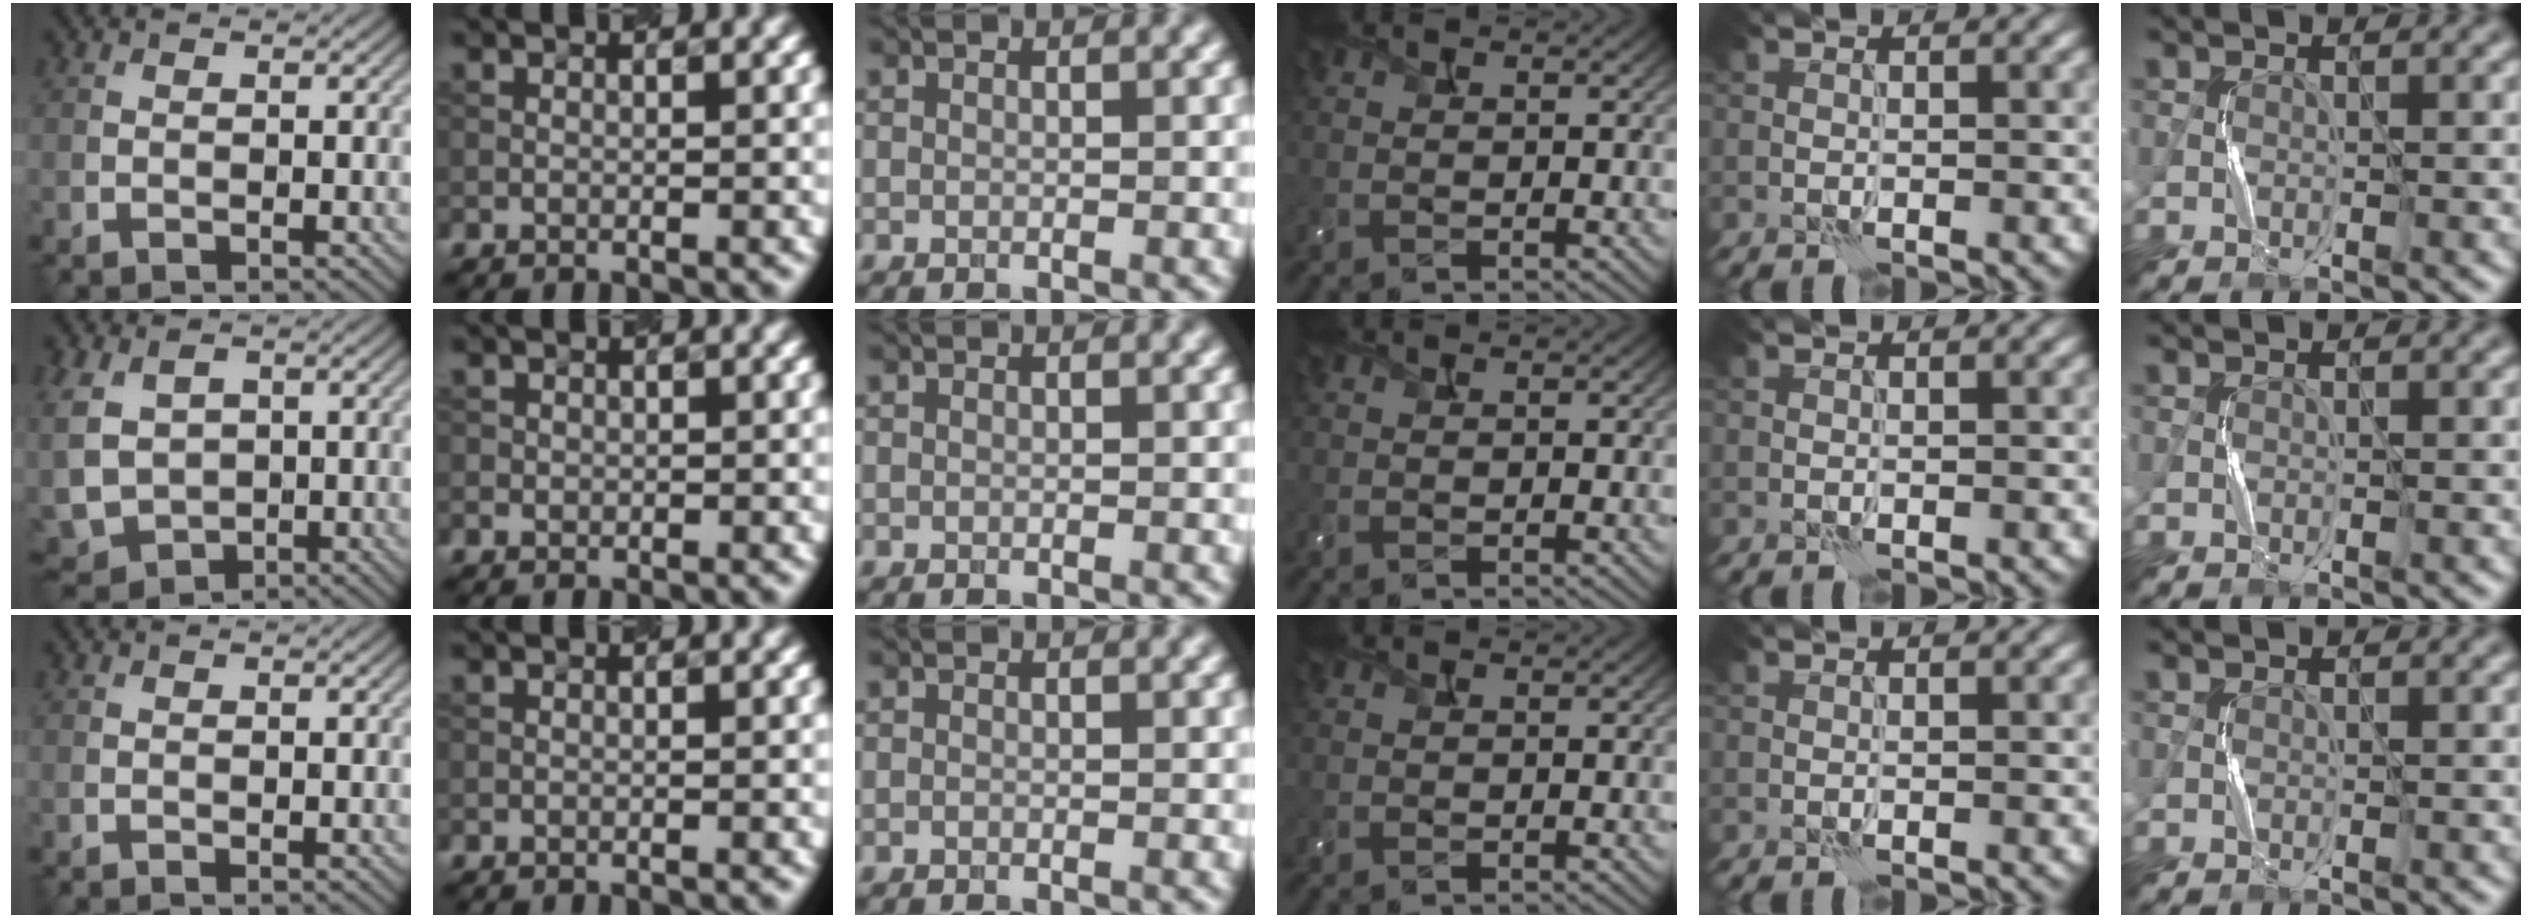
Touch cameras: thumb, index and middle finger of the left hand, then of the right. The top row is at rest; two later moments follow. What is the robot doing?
{"motion": "squeeze", "object": "bubble wrap"}